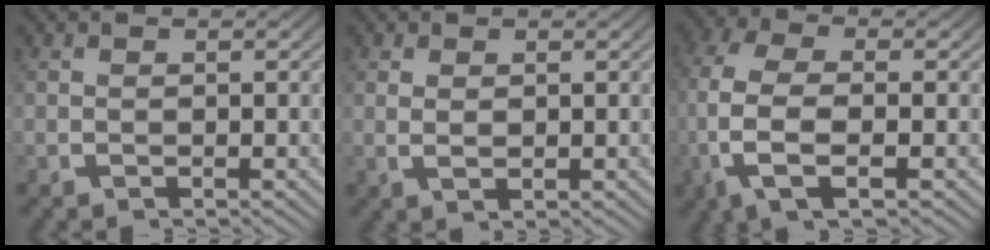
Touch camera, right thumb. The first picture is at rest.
{"total": 1.0, "force": [0.4, 0.5, 0.8], "torque": [-0.020, -0.007, 0.015]}
{"total": 9.1, "force": [-1.0, 5.6, 7.1], "torque": [-0.195, -0.031, -0.005]}